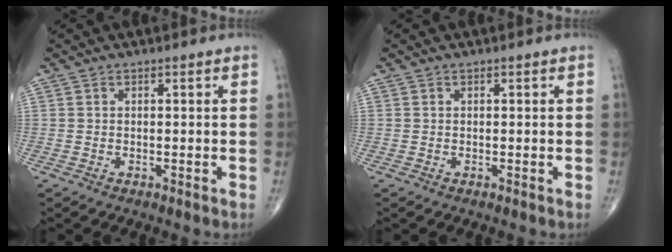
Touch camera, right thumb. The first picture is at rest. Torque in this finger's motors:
{"motor_torque": [-0.07, 0.02, 0.02, 0.02, 0.00]}